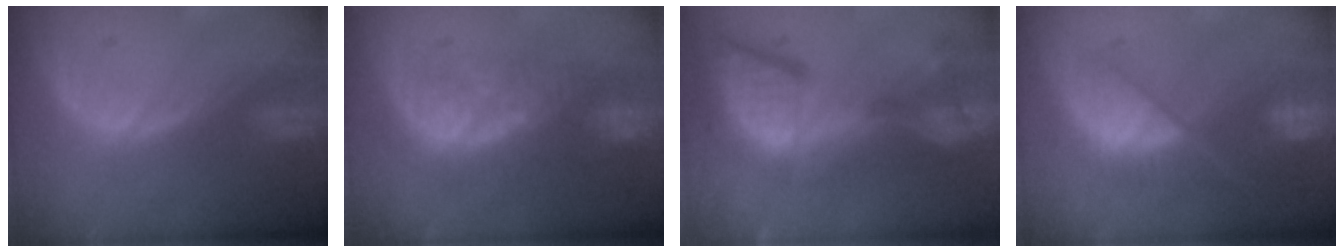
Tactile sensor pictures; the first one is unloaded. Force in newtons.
{"total": 8.1, "press": 7.7, "slide": 2.7}
{"total": 13.7, "press": 11.3, "slide": 7.8}
{"total": 9.7, "press": 8.3, "slide": 5.0}